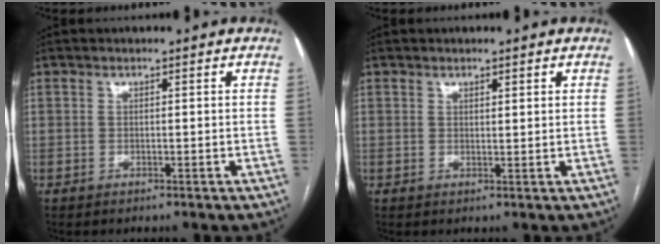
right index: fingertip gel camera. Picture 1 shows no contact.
{"total": 1.1, "force": [0.8, 0.2, 0.6], "torque": [-0.012, -0.003, 0.013]}